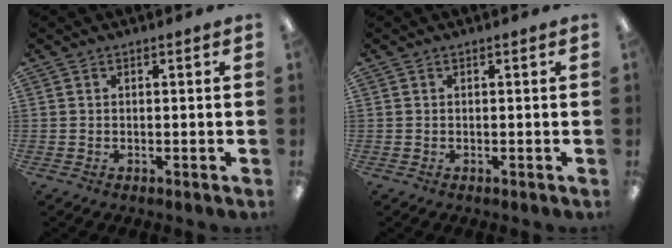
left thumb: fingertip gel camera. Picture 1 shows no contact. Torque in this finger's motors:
{"motor_torque": [-0.09, 0.01, 0.01, -0.01, 0.00]}